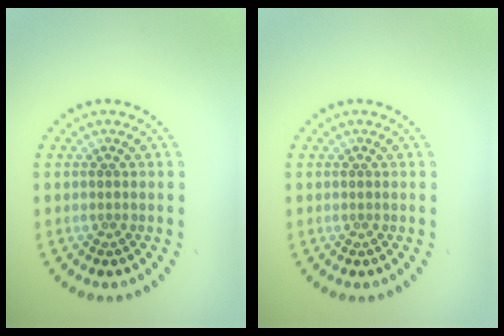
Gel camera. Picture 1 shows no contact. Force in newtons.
{"total": 0.0}